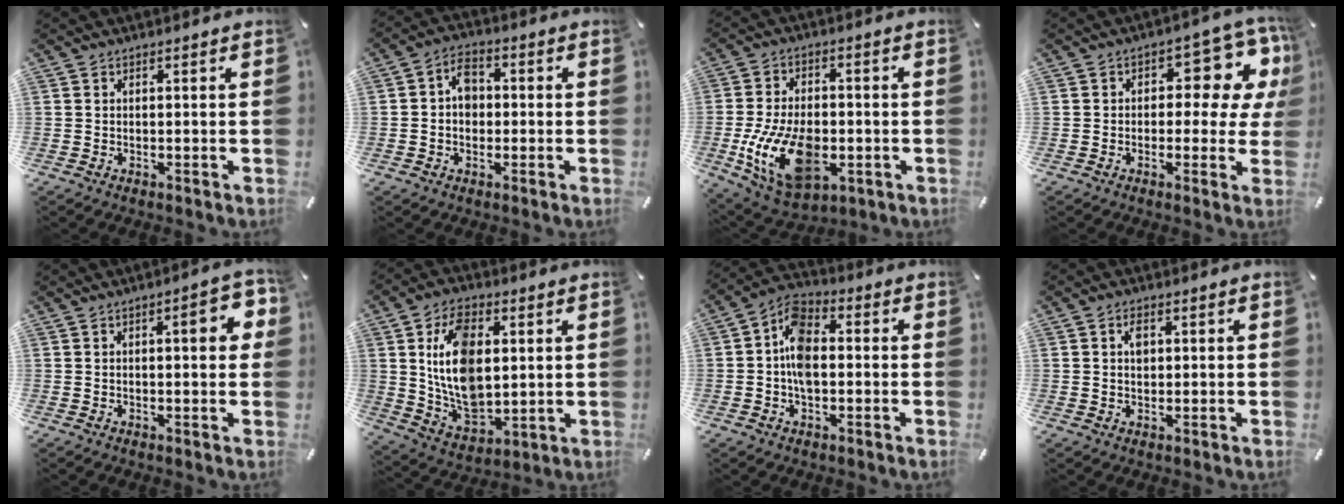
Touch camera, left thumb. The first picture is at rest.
{"total": 5.5, "force": [-0.3, 4.2, 3.5], "torque": [-0.059, 0.010, -0.006]}
{"total": 17.7, "force": [-4.0, 10.9, 13.3], "torque": [-0.262, 0.000, -0.064]}
{"total": 10.3, "force": [3.5, 5.6, 7.9], "torque": [-0.090, -0.036, 0.056]}
{"total": 8.1, "force": [1.7, 2.9, 7.4], "torque": [-0.087, -0.009, 0.019]}
{"total": 16.0, "force": [3.0, 10.4, 11.7], "torque": [-0.244, -0.004, 0.052]}
{"total": 8.9, "force": [-1.1, 5.7, 6.8], "torque": [-0.137, 0.018, -0.019]}
{"total": 2.9, "force": [0.7, 1.9, 2.1], "torque": [-0.030, 0.002, 0.007]}